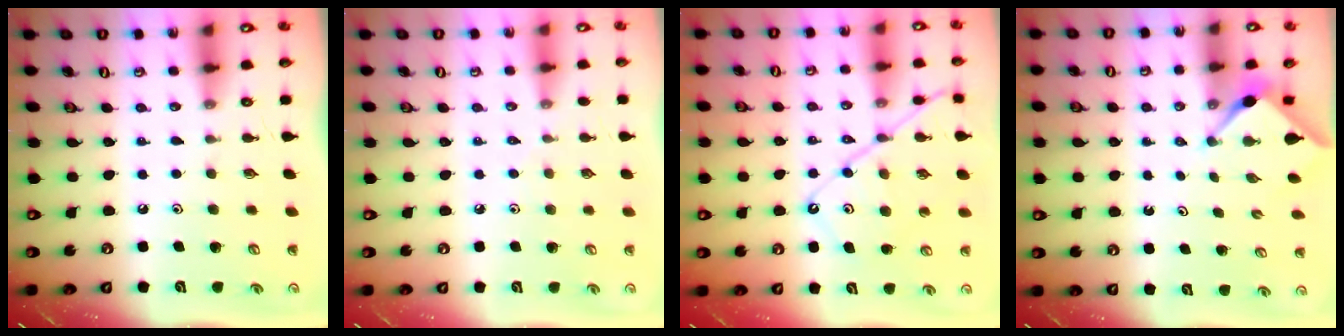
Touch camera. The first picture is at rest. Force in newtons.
{"total": 2.6, "press": 2.6, "slide": 0.5}
{"total": 11.7, "press": 11.7, "slide": 1.2}
{"total": 3.1, "press": 3.1, "slide": 0.4}